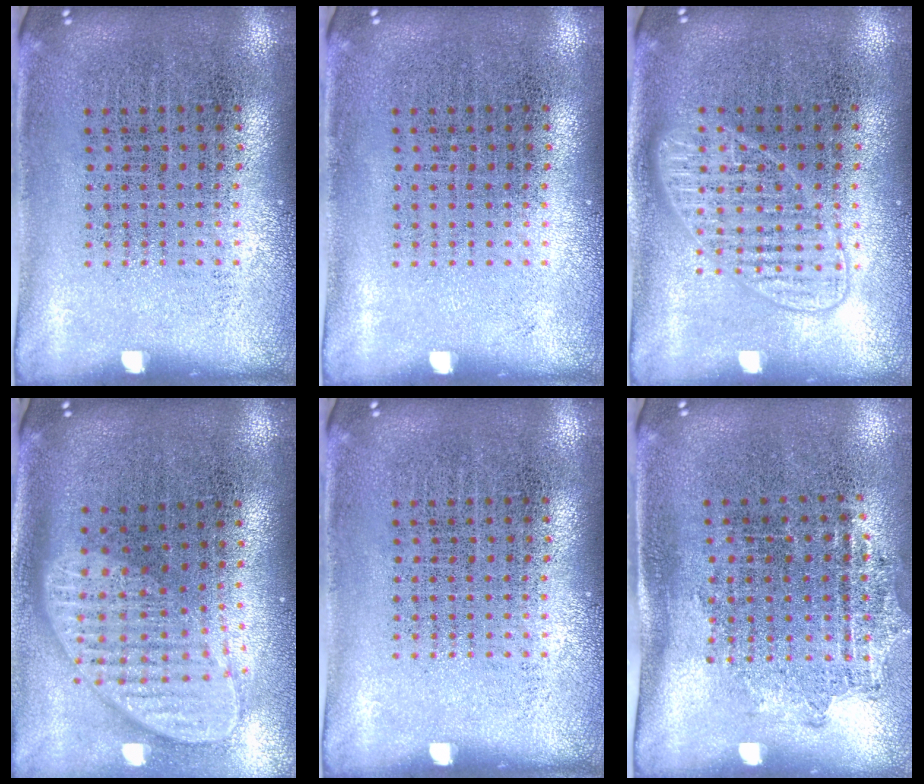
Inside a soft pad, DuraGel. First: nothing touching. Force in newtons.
{"total": 0.0}
{"total": 2.5, "press": 2.4, "slide": 0.4}
{"total": 2.0, "press": 1.6, "slide": 1.2}
{"total": 0.0}
{"total": 1.3, "press": 1.0, "slide": 0.9}